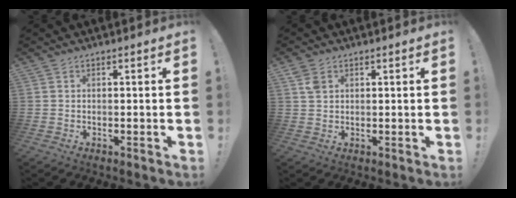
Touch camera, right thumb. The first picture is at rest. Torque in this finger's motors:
{"motor_torque": [0.23, 1.13, 0.07, 0.01, 0.00]}